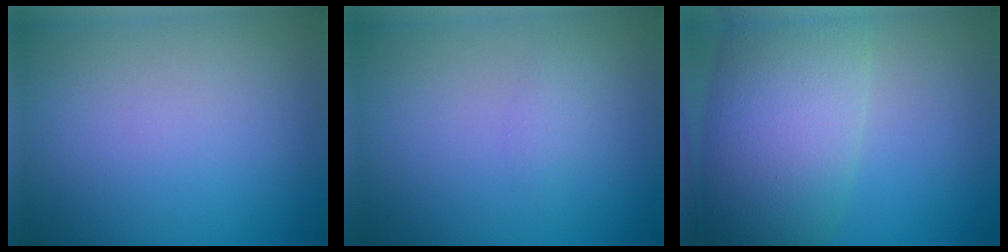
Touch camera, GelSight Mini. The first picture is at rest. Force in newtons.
{"total": 2.1, "press": 2.1, "slide": 0.2}
{"total": 10.7, "press": 10.7, "slide": 0.6}